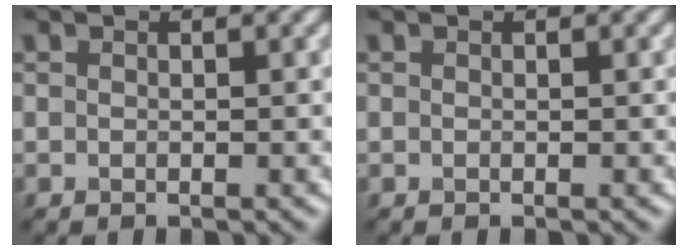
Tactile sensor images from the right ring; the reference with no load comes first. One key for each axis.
{"total": 0.0}